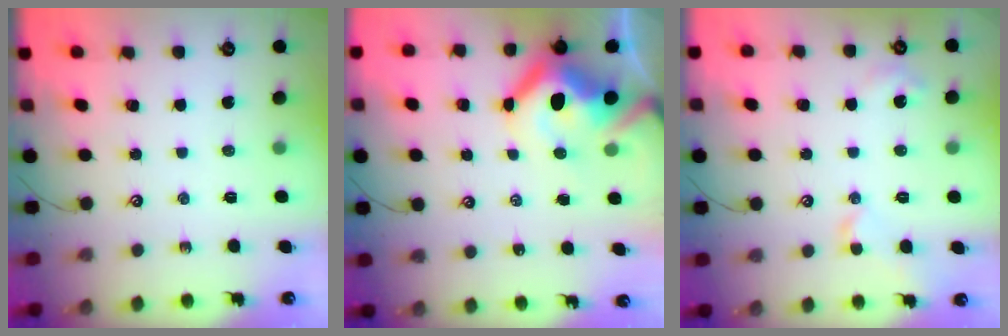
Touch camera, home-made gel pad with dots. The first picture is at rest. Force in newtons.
{"total": 14.8, "press": 14.6, "slide": 1.9}
{"total": 2.1, "press": 2.0, "slide": 0.6}